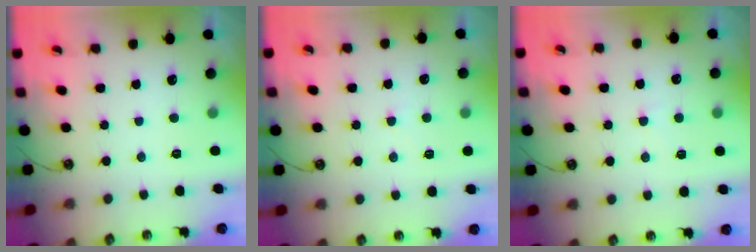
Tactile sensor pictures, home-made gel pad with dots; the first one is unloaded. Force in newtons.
{"total": 2.0, "press": 2.0, "slide": 0.4}
{"total": 3.2, "press": 3.1, "slide": 0.9}